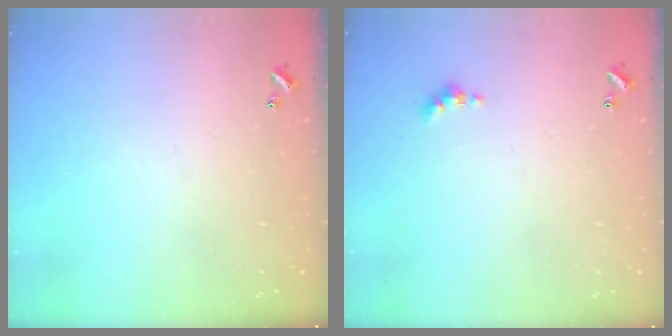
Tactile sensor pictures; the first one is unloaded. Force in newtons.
{"total": 1.9, "press": 1.8, "slide": 0.6}